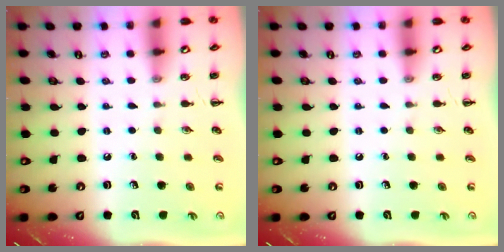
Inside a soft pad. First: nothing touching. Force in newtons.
{"total": 0.0}